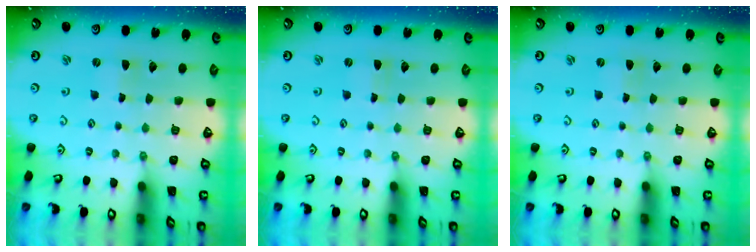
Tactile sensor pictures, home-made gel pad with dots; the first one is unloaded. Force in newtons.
{"total": 0.0}
{"total": 0.0}